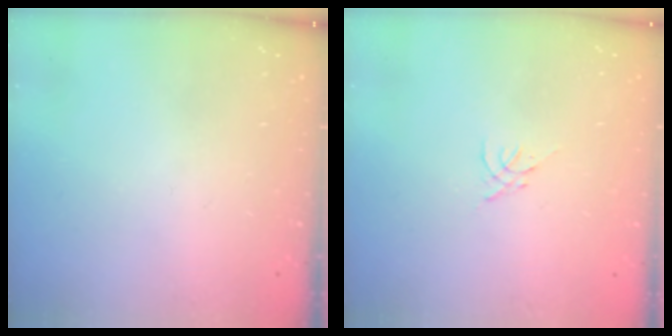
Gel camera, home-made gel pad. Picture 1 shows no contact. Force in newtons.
{"total": 0.0}